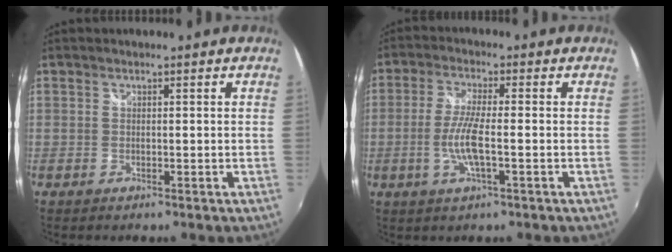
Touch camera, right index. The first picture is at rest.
{"total": 6.9, "force": [-1.6, 1.0, 6.6], "torque": [-0.137, -0.005, -0.033]}